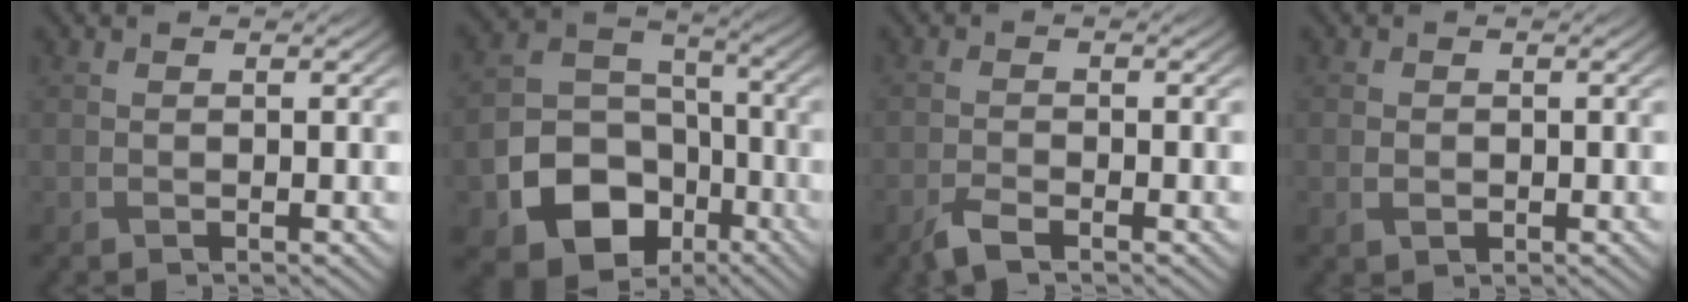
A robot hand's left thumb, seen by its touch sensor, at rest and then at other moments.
{"total": 13.5, "force": [-6.3, 9.9, 6.6], "torque": [-0.149, -0.046, -0.106]}
{"total": 2.8, "force": [-2.0, 0.7, 1.7], "torque": [-0.041, -0.004, -0.047]}
{"total": 1.5, "force": [-0.3, 1.2, 0.8], "torque": [-0.019, -0.007, -0.005]}